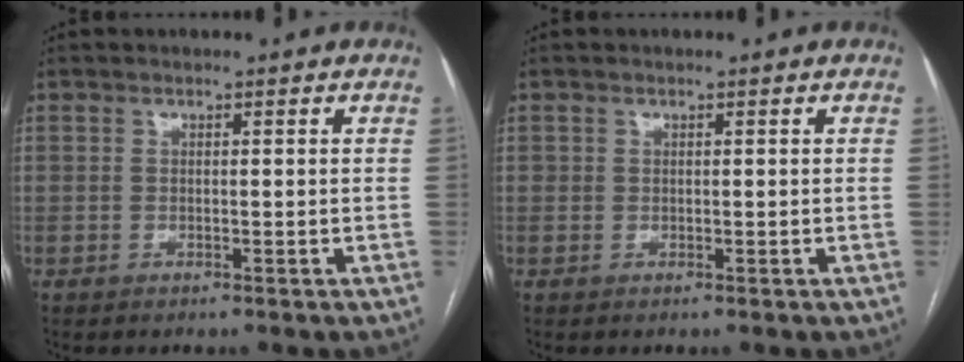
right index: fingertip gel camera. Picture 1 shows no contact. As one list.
[{"total": 0.0}]